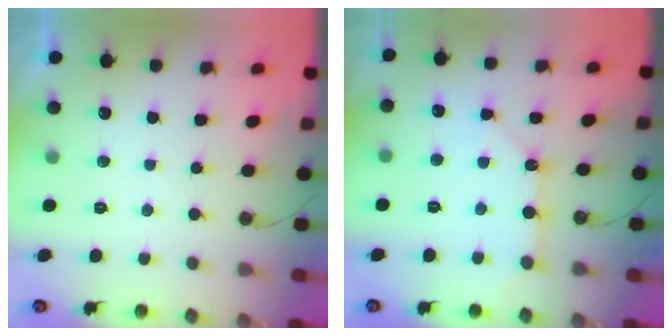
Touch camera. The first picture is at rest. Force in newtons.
{"total": 5.2, "press": 5.2, "slide": 0.5}